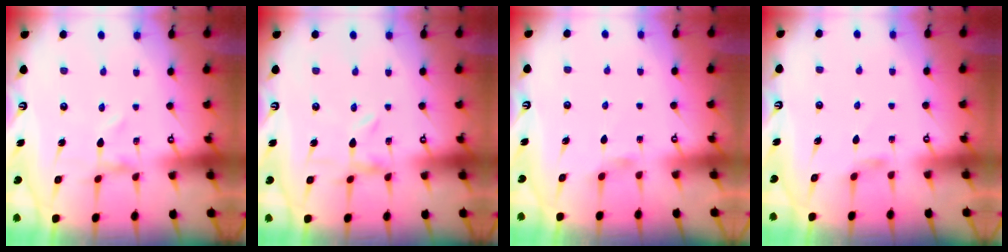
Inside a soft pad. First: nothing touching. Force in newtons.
{"total": 0.0}
{"total": 2.5, "press": 2.5, "slide": 0.4}
{"total": 2.2, "press": 2.1, "slide": 0.5}